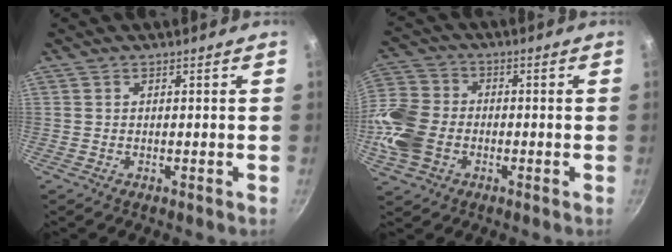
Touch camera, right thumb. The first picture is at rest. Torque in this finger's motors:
{"motor_torque": [1.78, 1.78, 1.32, -0.68, 0.17]}